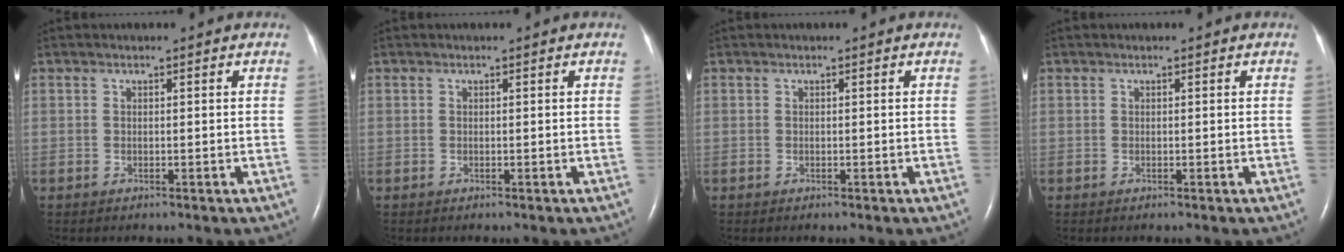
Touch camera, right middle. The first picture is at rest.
{"total": 0.0}
{"total": 0.0}
{"total": 0.0}